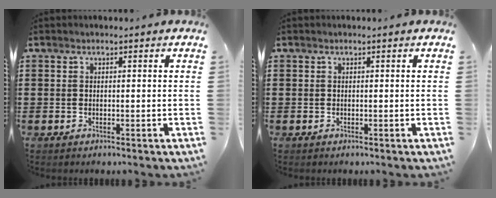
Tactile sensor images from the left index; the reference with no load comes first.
{"total": 0.0}